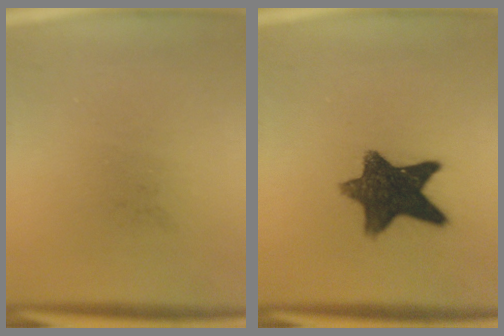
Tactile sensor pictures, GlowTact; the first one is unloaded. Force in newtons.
{"total": 11.2}